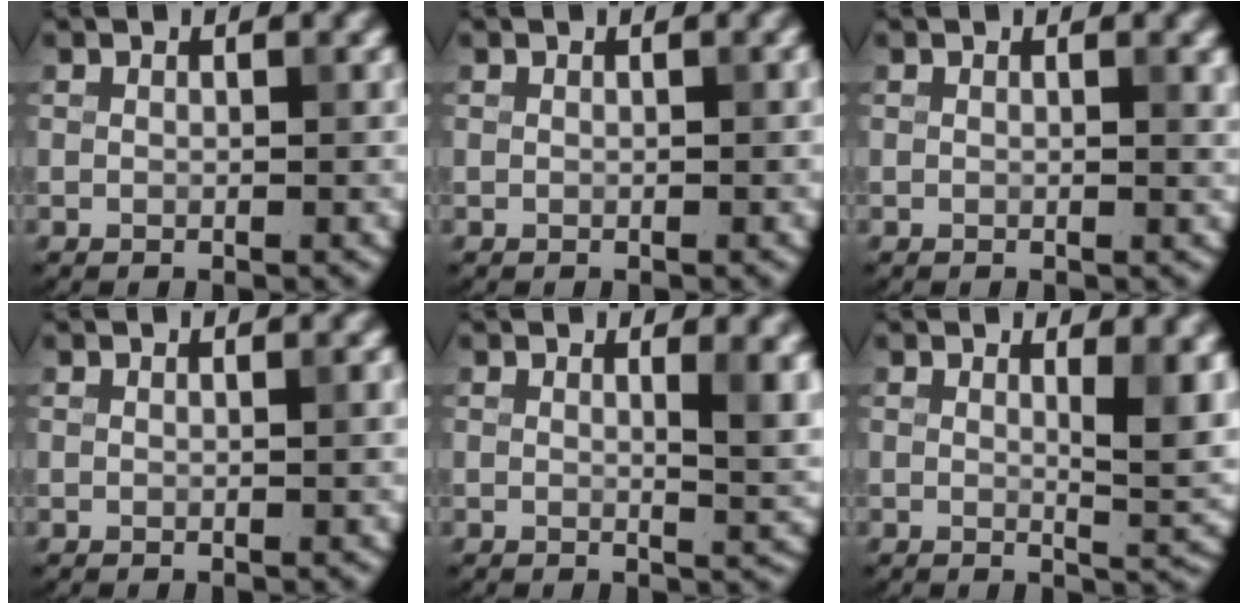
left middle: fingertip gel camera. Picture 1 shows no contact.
{"total": 0.0}
{"total": 0.9, "force": [0.3, 0.3, 0.8], "torque": [-0.006, -0.001, 0.004]}
{"total": 0.8, "force": [0.1, 0.1, 0.8], "torque": [-0.009, 0.001, 0.001]}
{"total": 3.8, "force": [1.2, 1.2, 3.4], "torque": [-0.034, -0.004, 0.017]}
{"total": 4.5, "force": [1.3, 1.2, 4.1], "torque": [-0.052, -0.009, 0.023]}